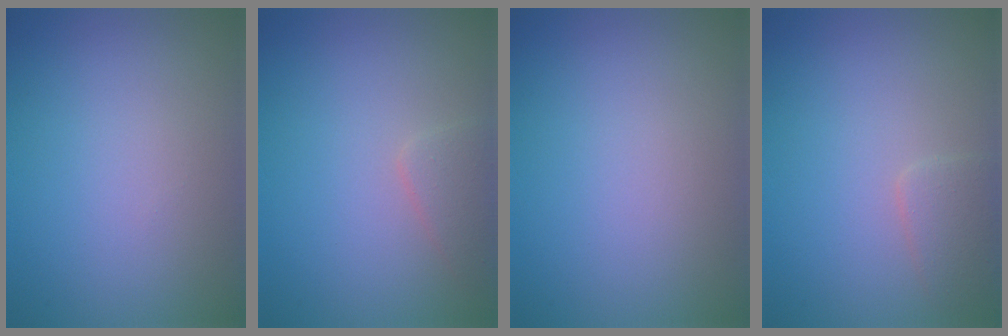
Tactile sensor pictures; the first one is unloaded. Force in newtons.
{"total": 1.6, "press": 1.6, "slide": 0.0}
{"total": 0.0}
{"total": 1.7, "press": 1.7, "slide": 0.1}